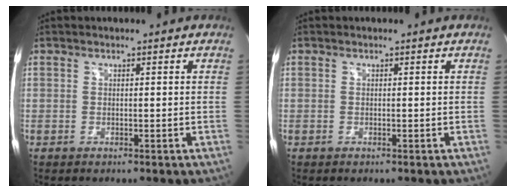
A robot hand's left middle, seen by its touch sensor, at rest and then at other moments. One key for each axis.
{"total": 0.0}